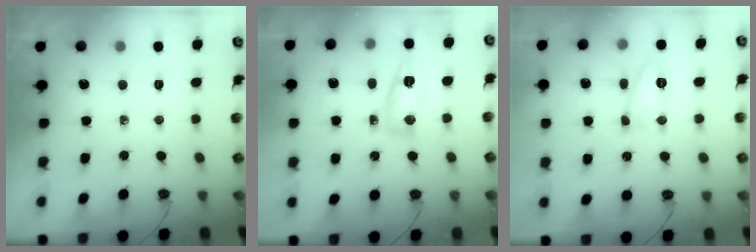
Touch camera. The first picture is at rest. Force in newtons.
{"total": 7.7, "press": 7.7, "slide": 0.8}
{"total": 9.5, "press": 9.4, "slide": 0.8}